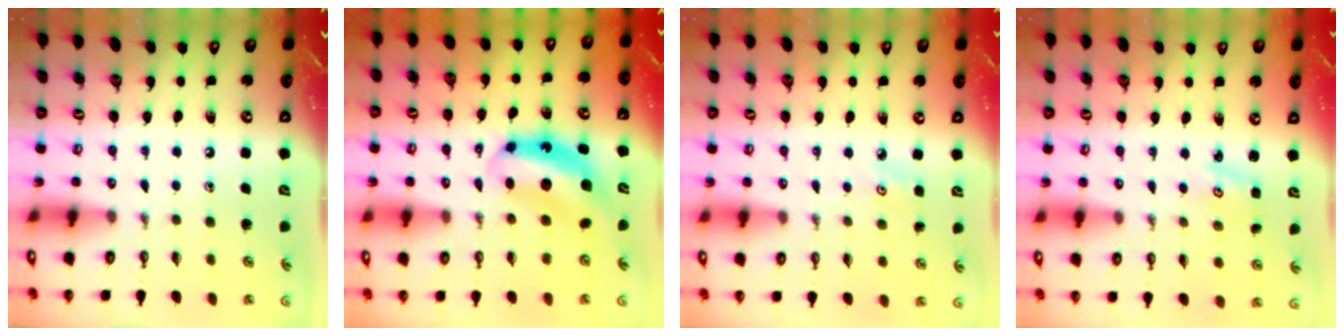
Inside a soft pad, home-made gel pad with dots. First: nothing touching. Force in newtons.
{"total": 7.3, "press": 7.2, "slide": 0.7}
{"total": 3.3, "press": 3.2, "slide": 0.5}
{"total": 1.2, "press": 1.2, "slide": 0.2}